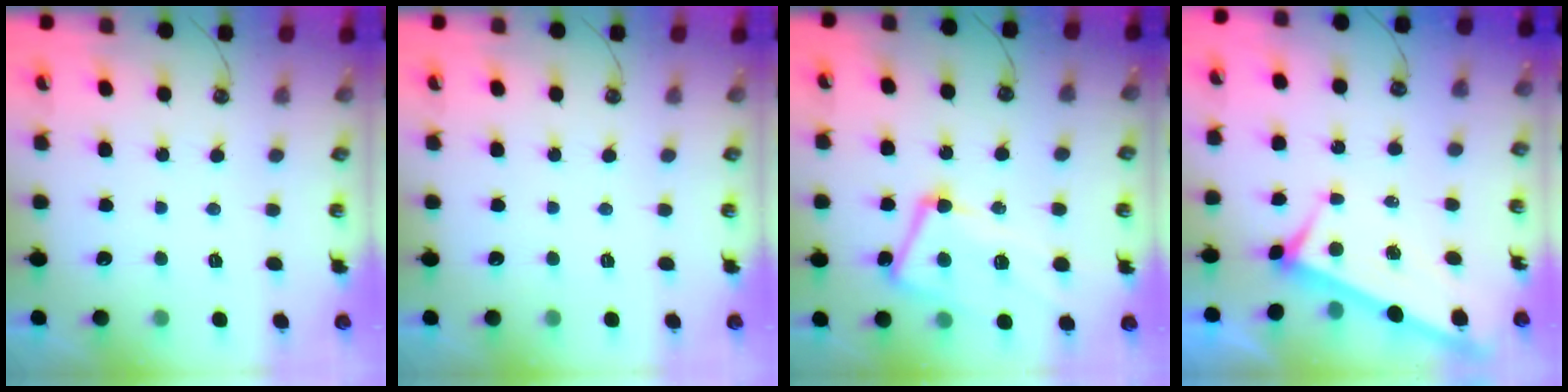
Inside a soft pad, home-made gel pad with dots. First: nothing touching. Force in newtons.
{"total": 0.0}
{"total": 7.6, "press": 7.4, "slide": 1.4}
{"total": 3.2, "press": 3.2, "slide": 0.8}